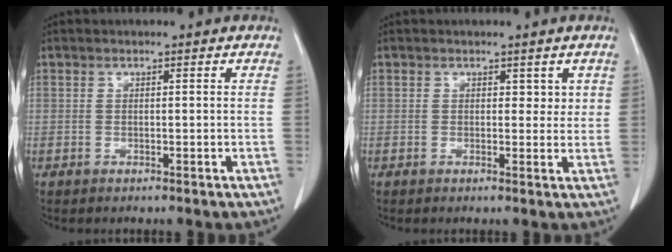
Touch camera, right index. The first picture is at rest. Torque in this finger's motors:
{"motor_torque": [-0.19, -0.01, -0.06, -0.01]}